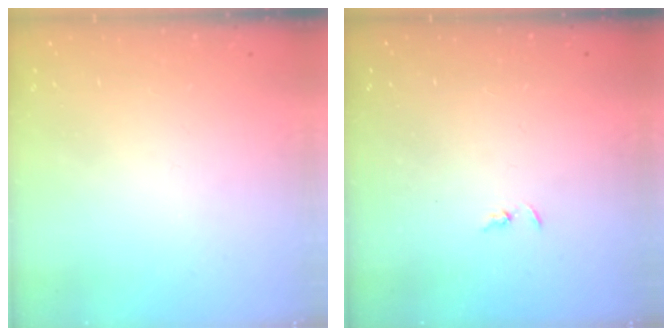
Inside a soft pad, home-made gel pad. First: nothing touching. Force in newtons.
{"total": 1.3, "press": 1.2, "slide": 0.3}